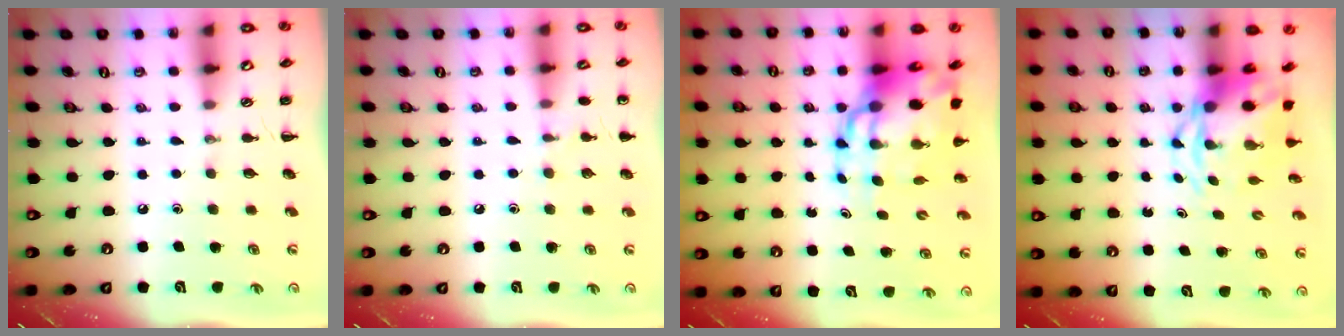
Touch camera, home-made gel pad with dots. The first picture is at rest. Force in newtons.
{"total": 5.2, "press": 5.0, "slide": 1.6}
{"total": 15.4, "press": 14.8, "slide": 4.2}
{"total": 5.2, "press": 5.0, "slide": 1.7}